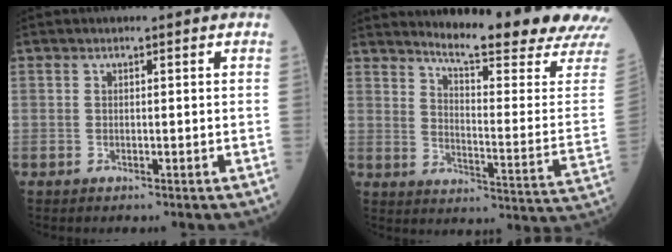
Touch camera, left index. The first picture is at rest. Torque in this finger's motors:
{"motor_torque": [1.06, -0.83, 0.28, 0.15]}